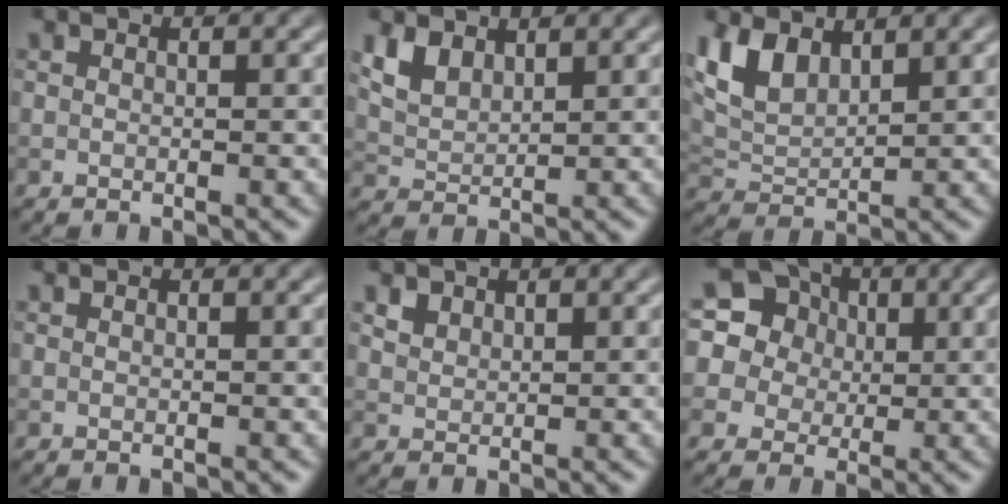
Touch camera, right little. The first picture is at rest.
{"total": 2.9, "force": [1.9, 1.6, 1.5], "torque": [-0.039, -0.002, 0.043]}
{"total": 4.7, "force": [2.7, 2.4, 2.9], "torque": [-0.069, -0.001, 0.055]}
{"total": 0.0}
{"total": 1.3, "force": [1.0, 0.8, 0.3], "torque": [-0.010, -0.001, 0.022]}
{"total": 13.5, "force": [5.9, 11.1, 4.8], "torque": [-0.149, 0.053, 0.091]}